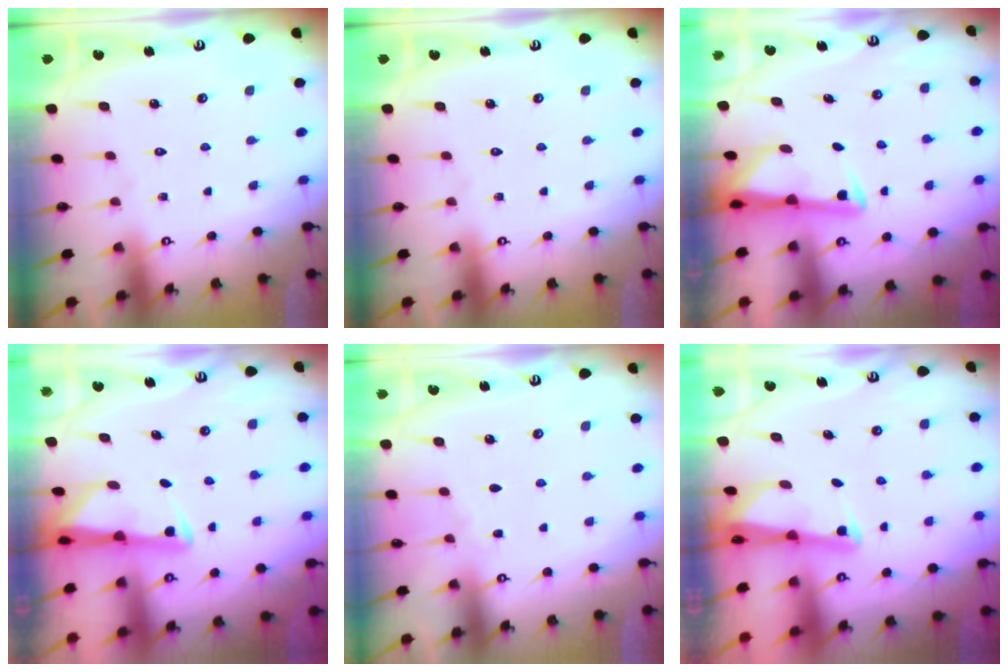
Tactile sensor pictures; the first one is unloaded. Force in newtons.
{"total": 0.0}
{"total": 2.9, "press": 2.8, "slide": 0.5}
{"total": 3.0, "press": 2.9, "slide": 0.5}
{"total": 2.7, "press": 2.7, "slide": 0.4}
{"total": 1.8, "press": 1.7, "slide": 0.3}